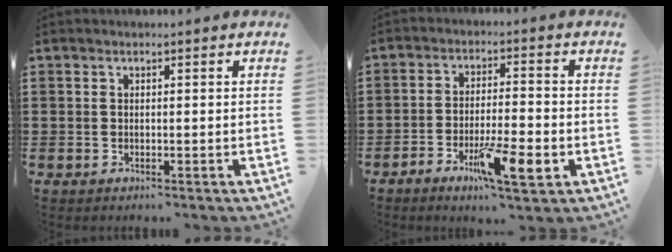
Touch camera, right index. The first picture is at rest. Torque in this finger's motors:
{"motor_torque": [0.29, -0.18, 0.50, 0.11]}